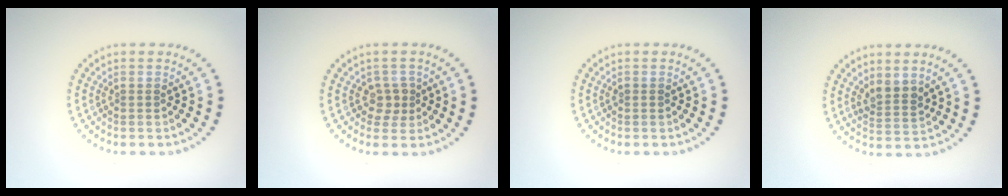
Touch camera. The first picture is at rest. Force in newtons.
{"total": 1.7, "press": 1.4, "slide": 1.0}
{"total": 0.6, "press": 0.6, "slide": 0.1}
{"total": 2.3, "press": 1.9, "slide": 1.3}